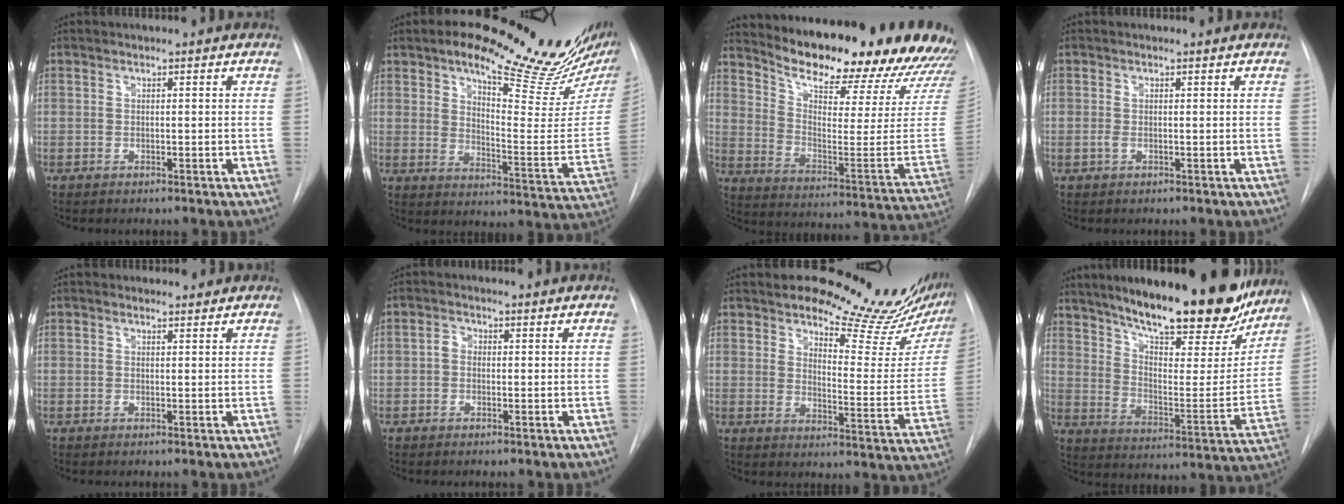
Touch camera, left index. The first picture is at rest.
{"total": 22.4, "force": [17.6, 3.4, 13.4], "torque": [-0.188, -0.062, 0.227]}
{"total": 26.4, "force": [23.5, 5.1, 10.9], "torque": [-0.177, -0.084, 0.305]}
{"total": 0.8, "force": [0.0, 0.3, 0.7], "torque": [-0.021, -0.002, 0.000]}
{"total": 0.9, "force": [0.9, 0.4, -0.1], "torque": [-0.005, -0.001, 0.009]}
{"total": 1.4, "force": [0.0, 1.1, 0.8], "torque": [-0.014, 0.008, -0.004]}
{"total": 17.5, "force": [15.9, 3.1, 6.4], "torque": [-0.071, -0.086, 0.188]}
{"total": 27.8, "force": [21.7, 6.4, 16.1], "torque": [-0.240, -0.021, 0.299]}